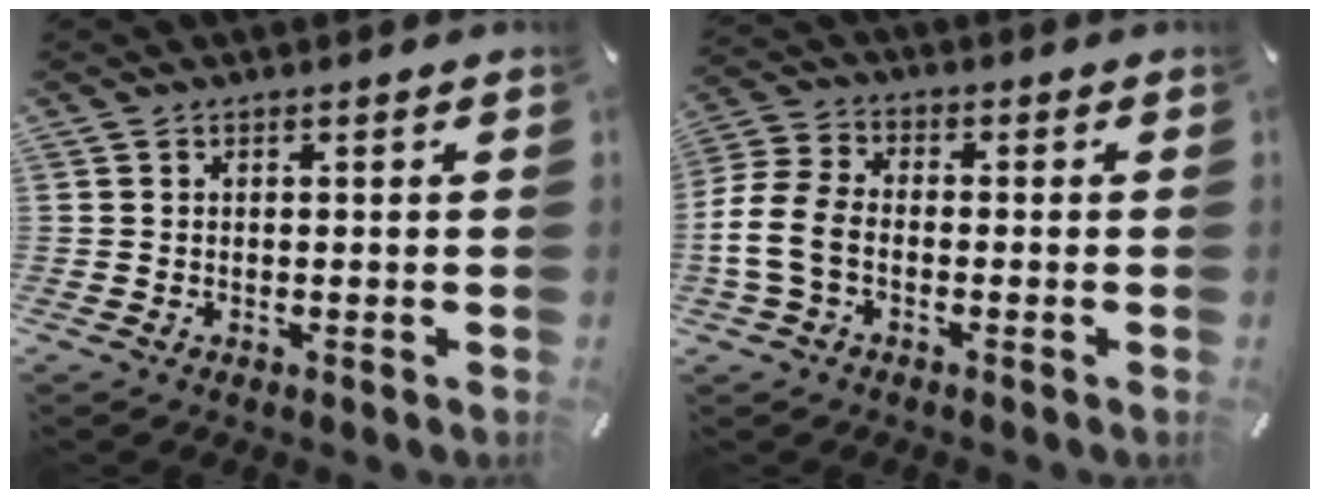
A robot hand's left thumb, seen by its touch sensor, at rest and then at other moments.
{"total": 8.8, "force": [-2.7, 5.8, 6.0], "torque": [-0.140, 0.008, -0.052]}